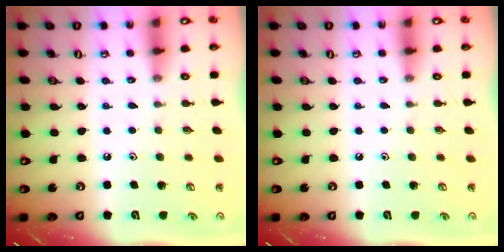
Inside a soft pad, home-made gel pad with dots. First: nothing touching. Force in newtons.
{"total": 0.0}